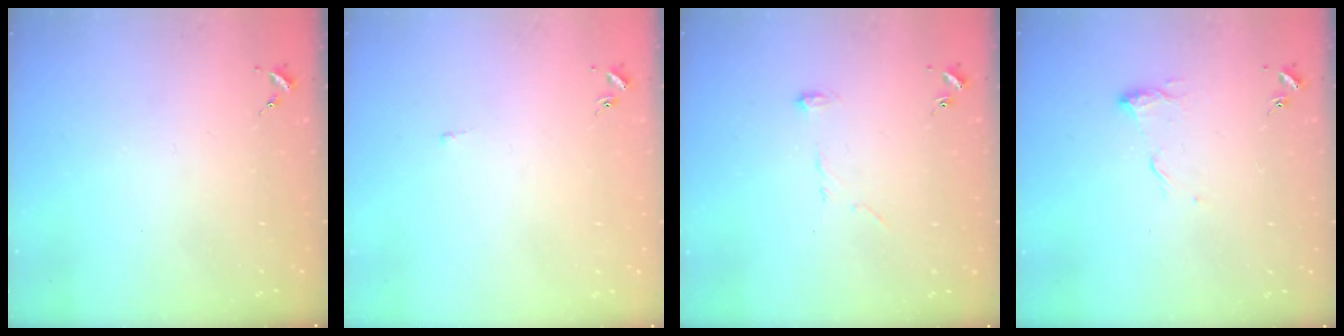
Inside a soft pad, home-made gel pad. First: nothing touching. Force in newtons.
{"total": 2.0, "press": 1.9, "slide": 0.4}
{"total": 6.9, "press": 6.9, "slide": 0.6}
{"total": 7.1, "press": 7.1, "slide": 0.2}